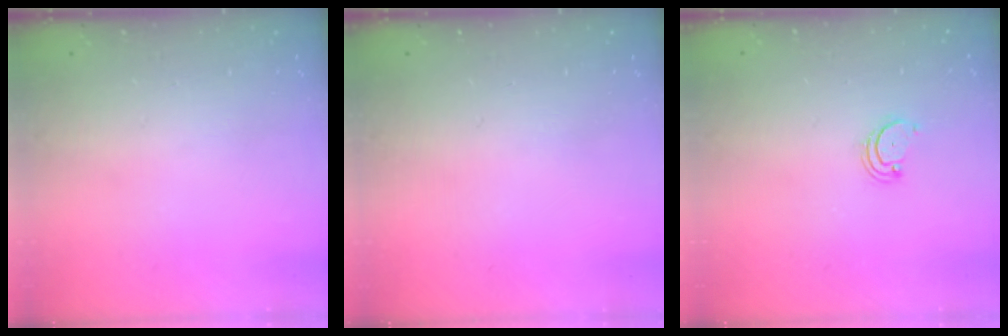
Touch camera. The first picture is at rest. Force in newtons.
{"total": 0.0}
{"total": 2.6, "press": 2.5, "slide": 0.5}